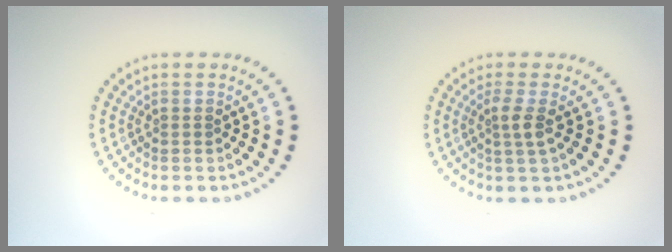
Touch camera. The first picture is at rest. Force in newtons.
{"total": 1.9, "press": 1.4, "slide": 1.2}